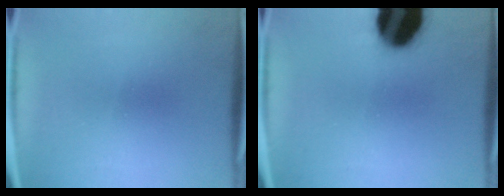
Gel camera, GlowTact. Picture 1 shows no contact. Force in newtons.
{"total": 19.9}